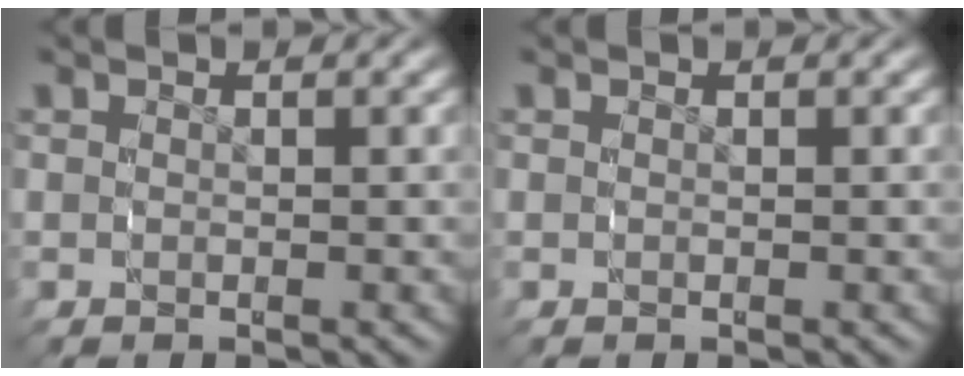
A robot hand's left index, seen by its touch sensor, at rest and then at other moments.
{"total": 0.0}